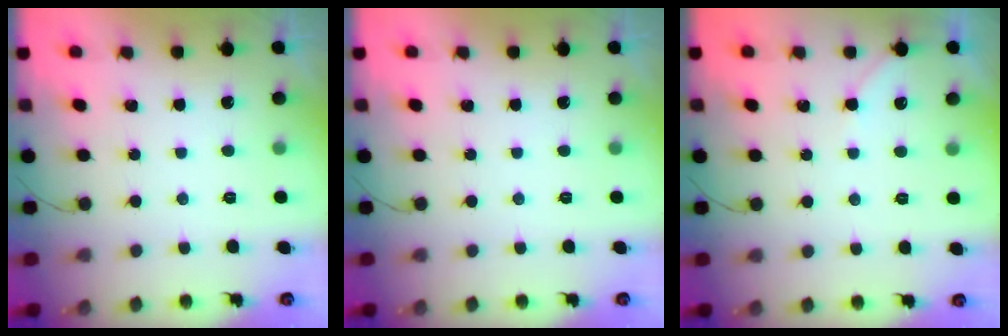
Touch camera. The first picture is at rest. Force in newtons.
{"total": 0.0}
{"total": 3.5, "press": 3.5, "slide": 0.5}